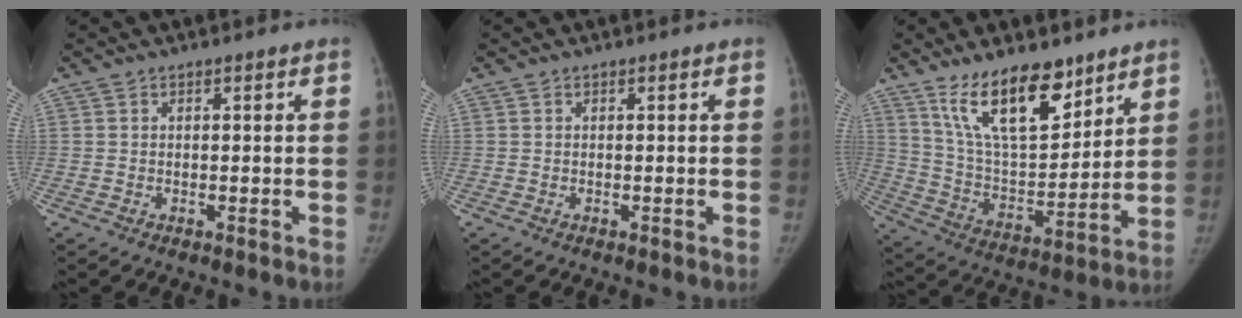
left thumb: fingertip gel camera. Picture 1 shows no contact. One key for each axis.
{"total": 0.0}
{"total": 17.4, "fx": 11.8, "fy": 7.1, "fz": 10.6, "tx": -0.136, "ty": -0.073, "tz": 0.222}